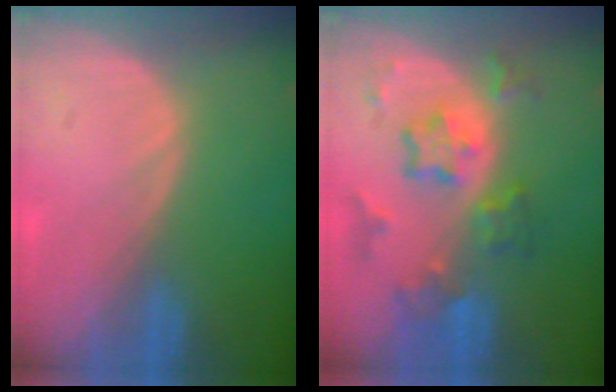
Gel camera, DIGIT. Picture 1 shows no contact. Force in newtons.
{"total": 8.1, "press": 7.0, "slide": 4.0}